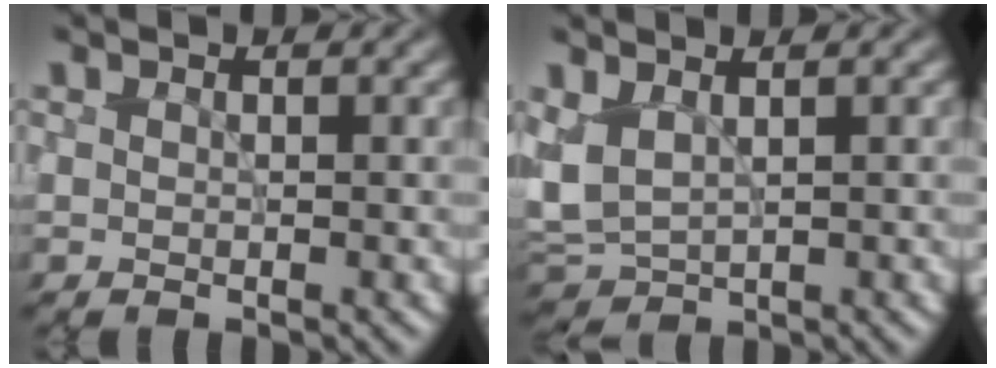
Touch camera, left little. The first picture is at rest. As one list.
[{"total": 3.3, "force": [0.7, 1.9, 2.5], "torque": [-0.068, -0.002, 0.018]}]